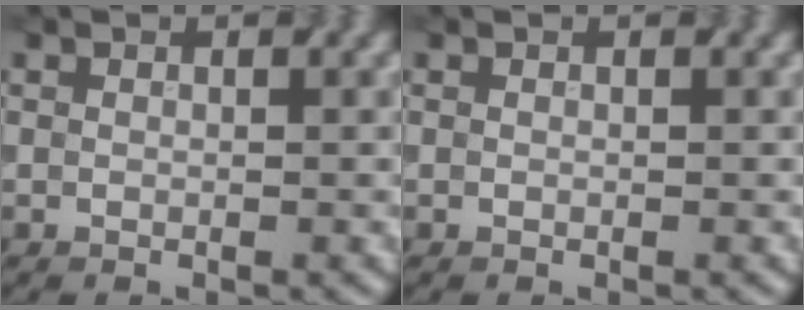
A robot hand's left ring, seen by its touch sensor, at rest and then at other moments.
{"total": 0.0}